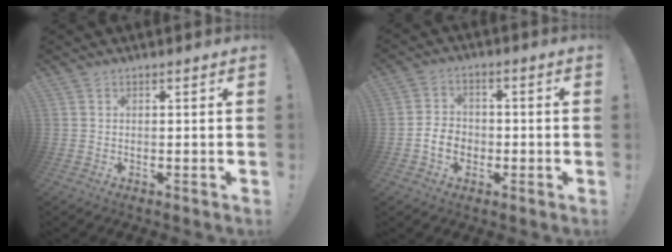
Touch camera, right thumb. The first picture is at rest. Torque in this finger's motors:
{"motor_torque": [0.60, 0.55, 0.22, 0.18, 0.02]}